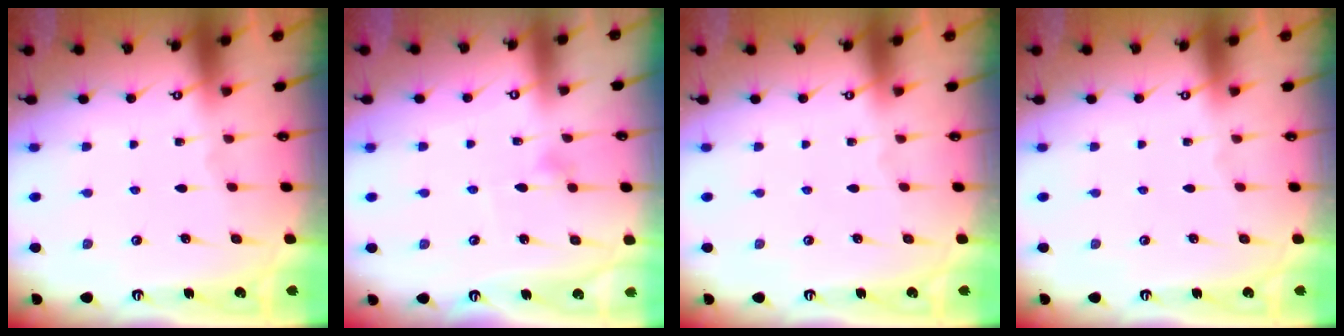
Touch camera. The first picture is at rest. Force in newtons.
{"total": 4.7, "press": 4.7, "slide": 0.3}
{"total": 0.0}
{"total": 0.0}